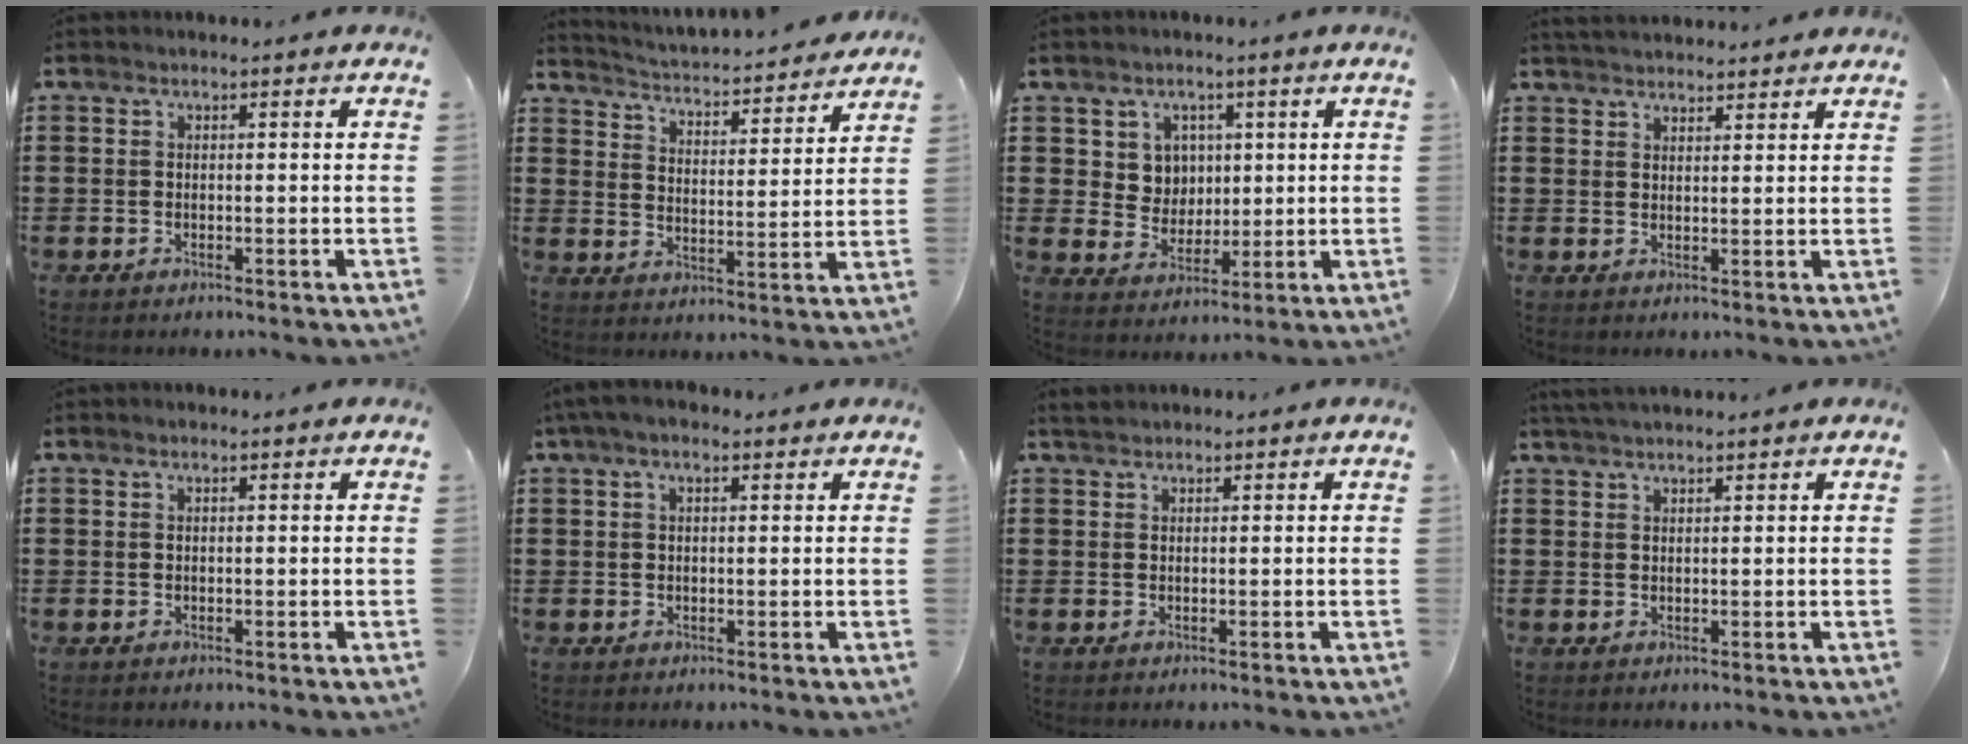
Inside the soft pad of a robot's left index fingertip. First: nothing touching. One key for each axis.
{"total": 3.4, "fx": 3.3, "fy": -0.1, "fz": 0.3, "tx": -0.027, "ty": -0.034, "tz": 0.049}
{"total": 5.2, "fx": 2.1, "fy": 4.7, "fz": 0.9, "tx": -0.044, "ty": 0.012, "tz": 0.039}
{"total": 2.6, "fx": 2.6, "fy": 0.1, "fz": 0.1, "tx": -0.009, "ty": -0.001, "tz": 0.050}
{"total": 0.5, "fx": 0.3, "fy": 0.2, "fz": 0.3, "tx": -0.007, "ty": 0.001, "tz": 0.007}
{"total": 2.9, "fx": 1.4, "fy": 1.1, "fz": 2.2, "tx": -0.046, "ty": 0.007, "tz": 0.025}
{"total": 1.3, "fx": 1.2, "fy": 0.3, "fz": 0.4, "tx": -0.011, "ty": 0.001, "tz": 0.023}
{"total": 2.0, "fx": 1.8, "fy": 0.0, "fz": 0.7, "tx": -0.018, "ty": 0.002, "tz": 0.035}